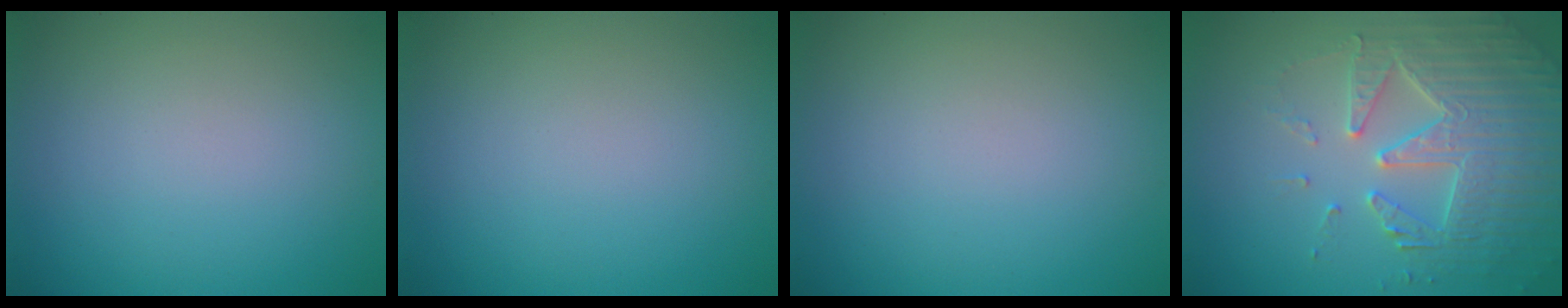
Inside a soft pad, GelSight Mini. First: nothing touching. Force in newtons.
{"total": 0.0}
{"total": 0.0}
{"total": 4.8, "press": 4.7, "slide": 0.9}